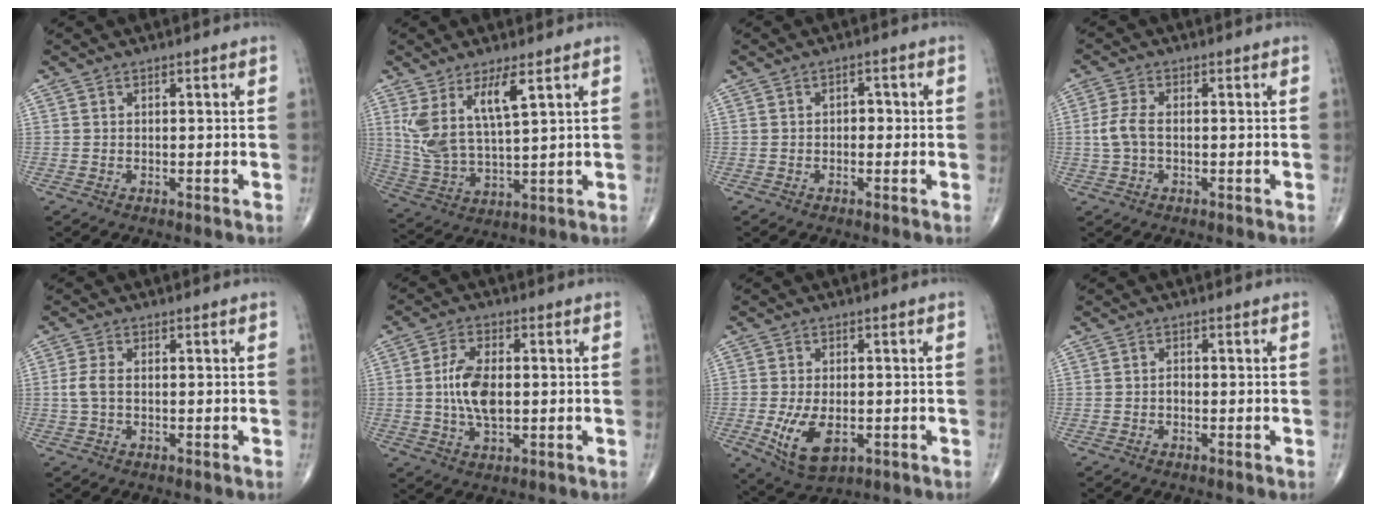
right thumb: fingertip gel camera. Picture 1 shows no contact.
{"total": 11.0, "force": [5.0, 3.3, 9.2], "torque": [-0.192, -0.029, 0.110]}
{"total": 2.0, "force": [-0.1, 1.5, 1.4], "torque": [-0.007, 0.006, -0.008]}
{"total": 4.3, "force": [-0.2, 2.3, 3.6], "torque": [-0.092, 0.008, -0.009]}
{"total": 2.9, "force": [-0.1, 1.5, 2.5], "torque": [-0.064, 0.004, -0.004]}
{"total": 8.6, "force": [0.1, 4.3, 7.5], "torque": [-0.147, 0.000, 0.003]}
{"total": 9.0, "force": [-2.2, 4.8, 7.2], "torque": [-0.135, -0.009, -0.026]}
{"total": 0.9, "force": [-0.4, 0.6, 0.6], "torque": [-0.006, 0.002, -0.010]}